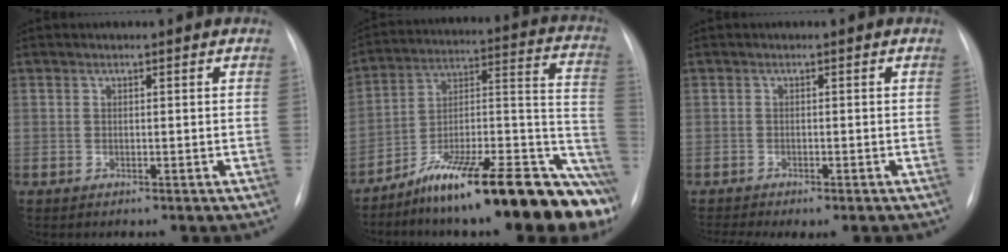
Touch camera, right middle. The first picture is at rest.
{"total": 25.7, "force": [-19.0, 4.0, 16.8], "torque": [-0.164, 0.027, -0.293]}
{"total": 5.8, "force": [-4.7, 0.8, 3.2], "torque": [-0.040, 0.001, -0.068]}